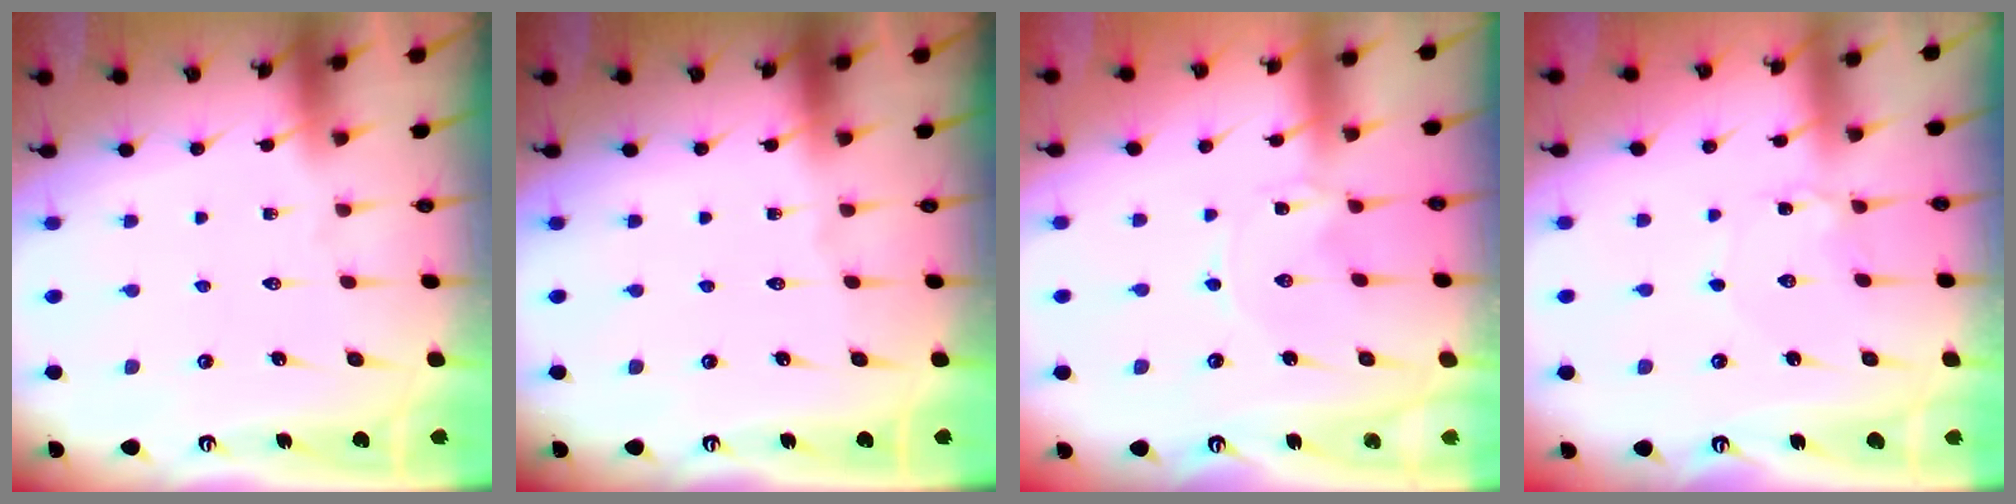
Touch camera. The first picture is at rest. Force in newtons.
{"total": 0.0}
{"total": 0.0}
{"total": 1.9, "press": 1.9, "slide": 0.2}